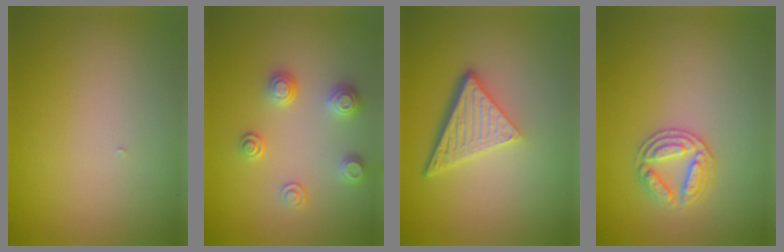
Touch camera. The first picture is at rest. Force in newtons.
{"total": 2.6, "press": 2.6, "slide": 0.6}
{"total": 5.1, "press": 3.5, "slide": 3.7}
{"total": 2.7, "press": 2.7, "slide": 0.4}